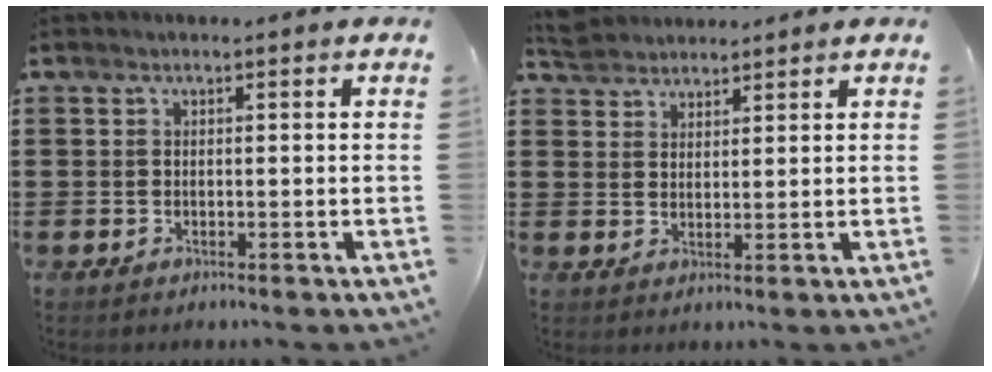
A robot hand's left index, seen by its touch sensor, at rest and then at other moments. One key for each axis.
{"total": 4.0, "fx": 3.7, "fy": 1.4, "fz": 0.3, "tx": -0.023, "ty": -0.004, "tz": 0.072}